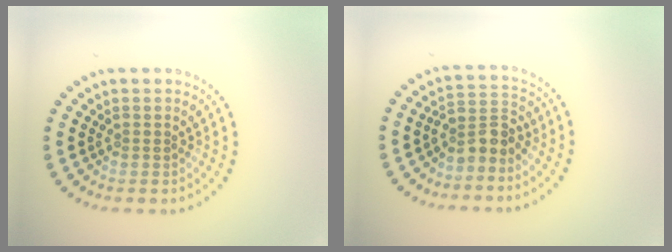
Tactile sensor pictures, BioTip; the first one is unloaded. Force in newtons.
{"total": 2.7, "press": 2.1, "slide": 1.7}